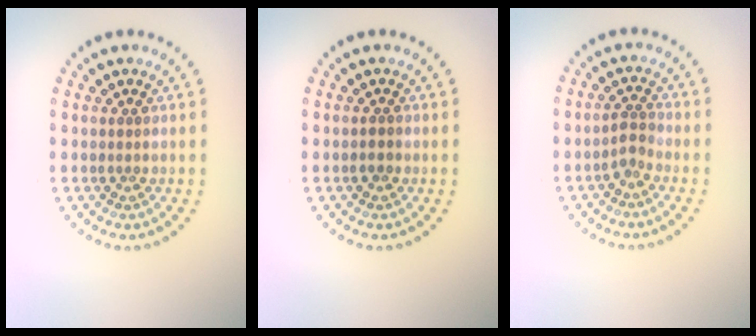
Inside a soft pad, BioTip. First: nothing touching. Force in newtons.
{"total": 0.8, "press": 0.7, "slide": 0.1}
{"total": 1.5, "press": 1.2, "slide": 0.9}